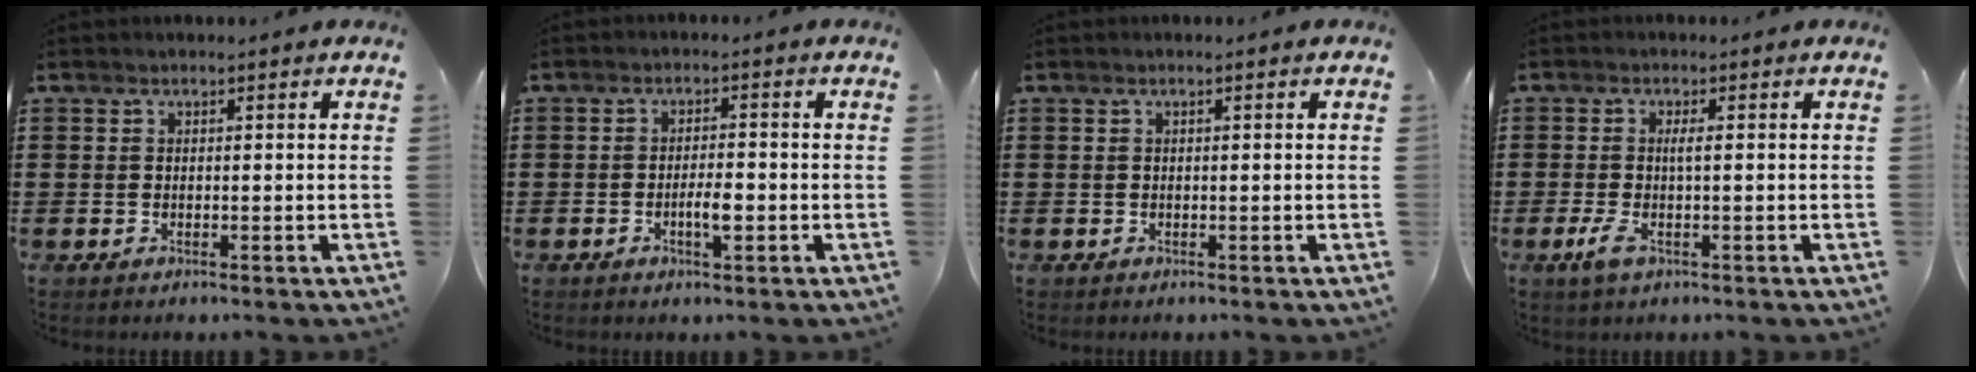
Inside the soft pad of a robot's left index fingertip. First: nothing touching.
{"total": 3.3, "force": [-1.0, 1.0, 2.9], "torque": [-0.053, 0.005, -0.019]}
{"total": 0.7, "force": [0.0, 0.0, 0.7], "torque": [-0.011, -0.003, 0.001]}
{"total": 2.5, "force": [-0.7, 0.6, 2.4], "torque": [-0.062, -0.010, -0.019]}